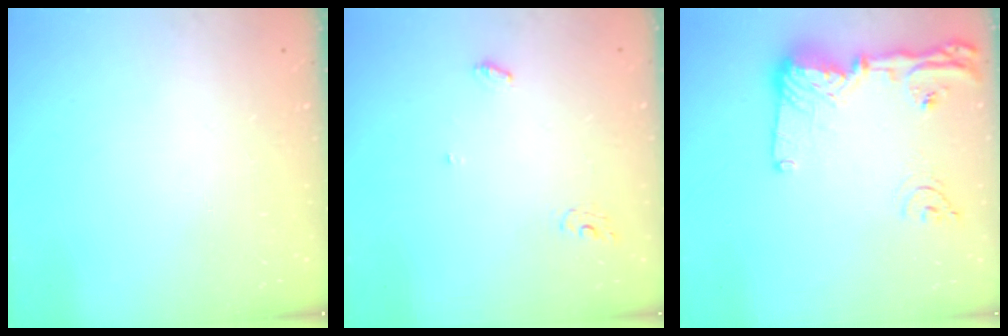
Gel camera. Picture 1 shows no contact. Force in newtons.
{"total": 4.1, "press": 4.1, "slide": 0.2}
{"total": 16.7, "press": 16.6, "slide": 1.9}